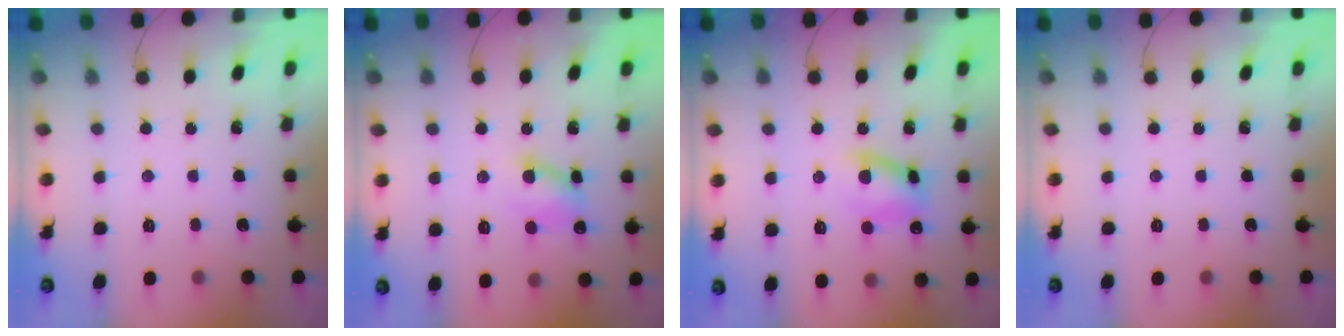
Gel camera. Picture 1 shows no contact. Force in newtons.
{"total": 7.1, "press": 7.0, "slide": 0.9}
{"total": 8.3, "press": 8.2, "slide": 1.4}
{"total": 0.0}